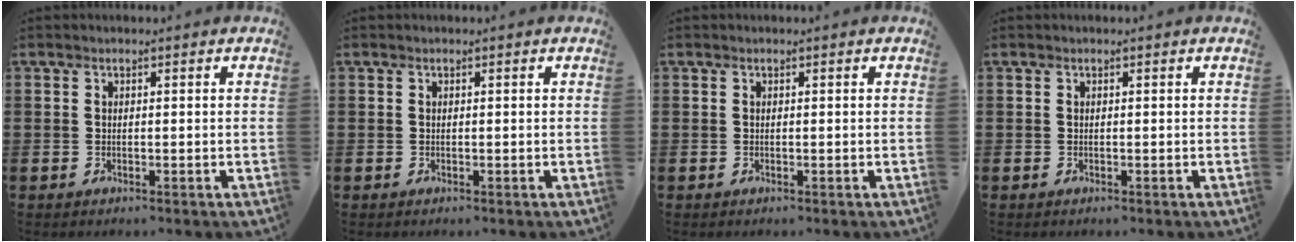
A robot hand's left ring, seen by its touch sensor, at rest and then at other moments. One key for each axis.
{"total": 0.0}
{"total": 0.0}
{"total": 0.0}